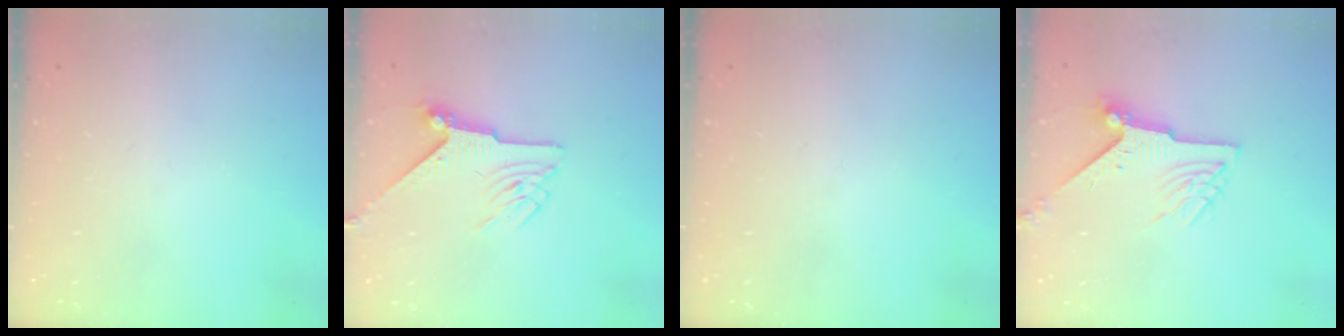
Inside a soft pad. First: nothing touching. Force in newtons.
{"total": 6.4, "press": 6.4, "slide": 0.1}
{"total": 0.0}
{"total": 8.1, "press": 8.1, "slide": 0.5}